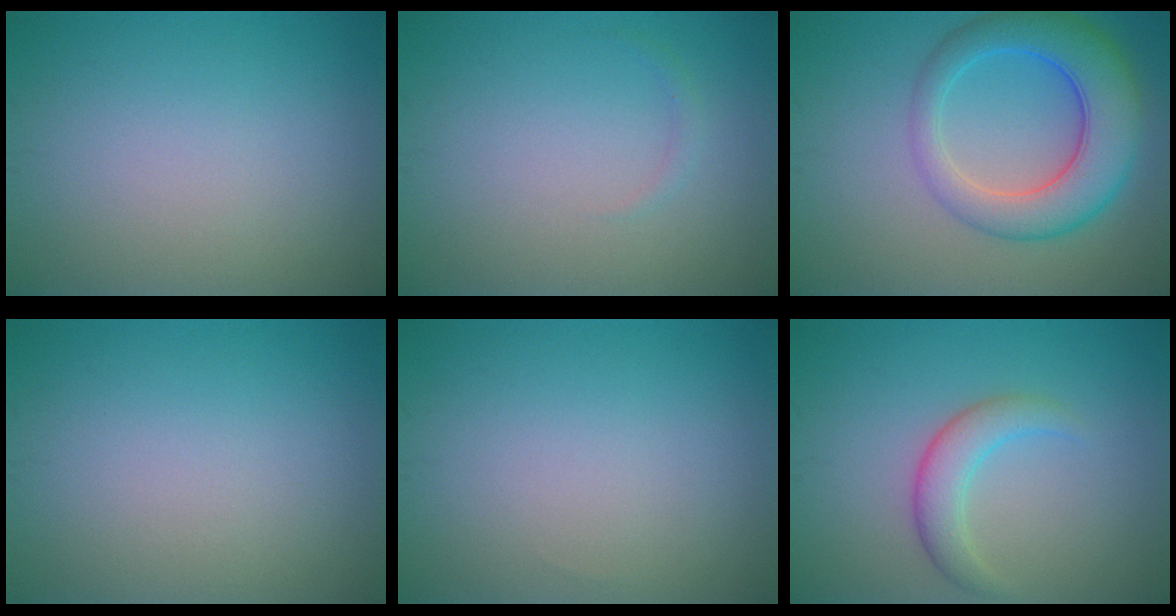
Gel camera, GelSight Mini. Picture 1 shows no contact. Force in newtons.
{"total": 0.6, "press": 0.6, "slide": 0.0}
{"total": 7.5, "press": 7.5, "slide": 0.2}
{"total": 0.0}
{"total": 0.0}
{"total": 3.0, "press": 3.0, "slide": 0.1}